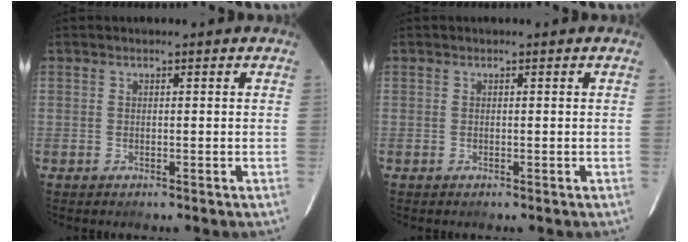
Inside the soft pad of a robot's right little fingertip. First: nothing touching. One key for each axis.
{"total": 0.0}